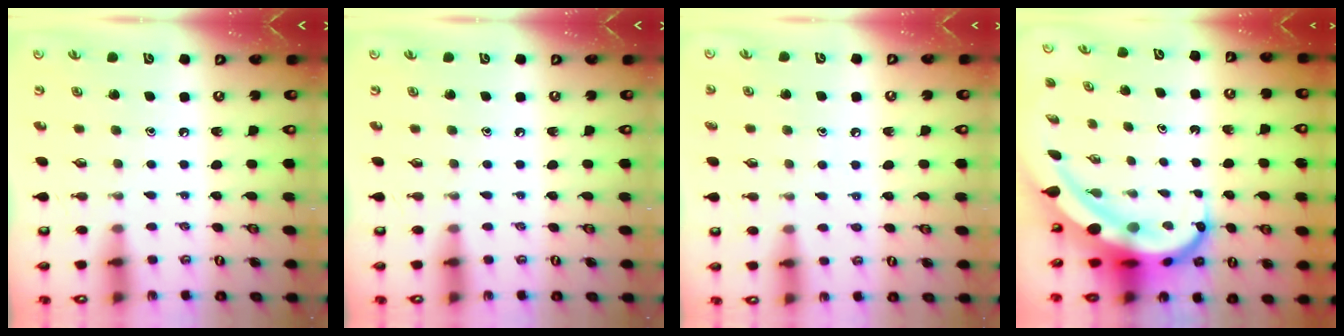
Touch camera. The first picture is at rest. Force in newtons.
{"total": 0.0}
{"total": 5.3, "press": 5.2, "slide": 0.6}
{"total": 12.8, "press": 12.7, "slide": 2.2}